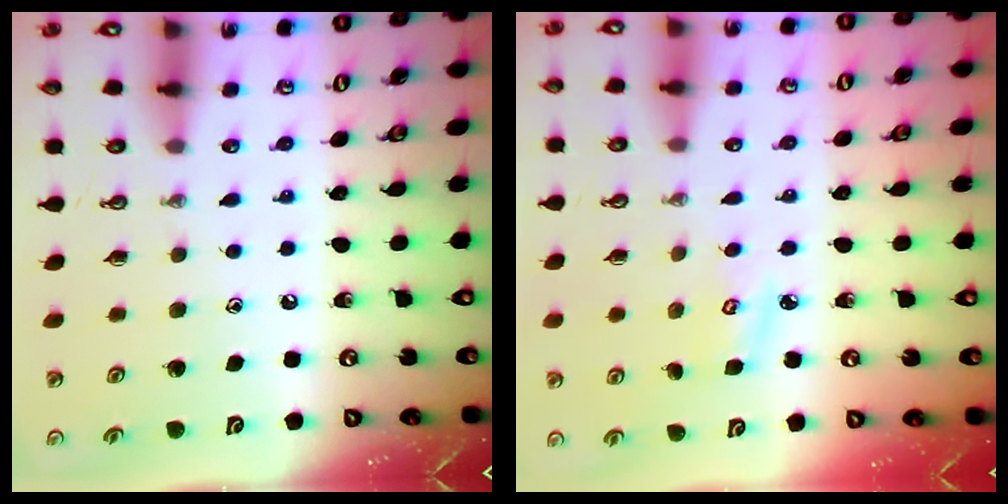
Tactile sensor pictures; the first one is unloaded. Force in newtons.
{"total": 4.5, "press": 4.5, "slide": 0.5}